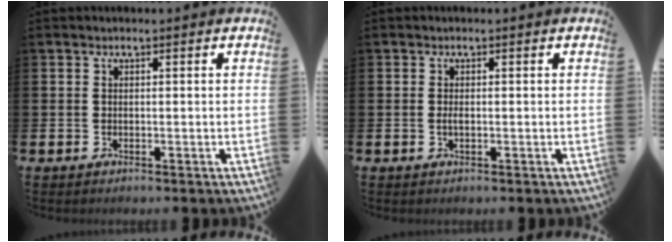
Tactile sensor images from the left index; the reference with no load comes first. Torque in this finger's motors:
{"motor_torque": [0.25, 0.20, -0.06, 0.00]}